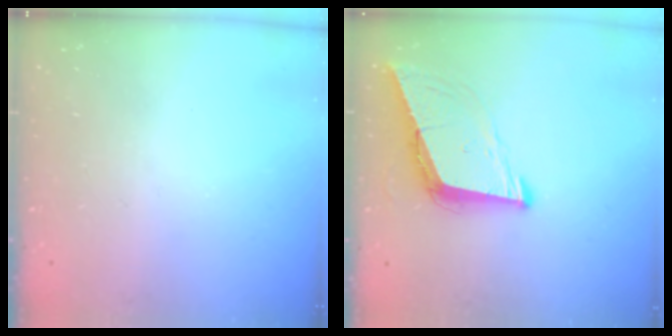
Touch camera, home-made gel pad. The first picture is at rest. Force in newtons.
{"total": 9.1, "press": 8.3, "slide": 3.7}